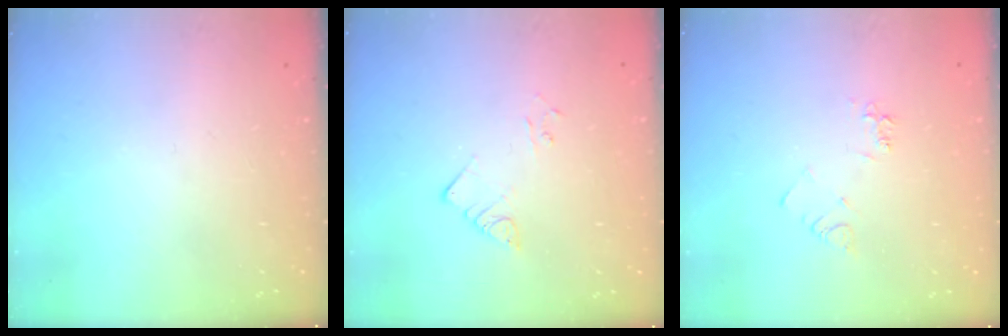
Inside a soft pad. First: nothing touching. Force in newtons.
{"total": 2.2, "press": 2.2, "slide": 0.2}
{"total": 4.6, "press": 4.6, "slide": 0.5}